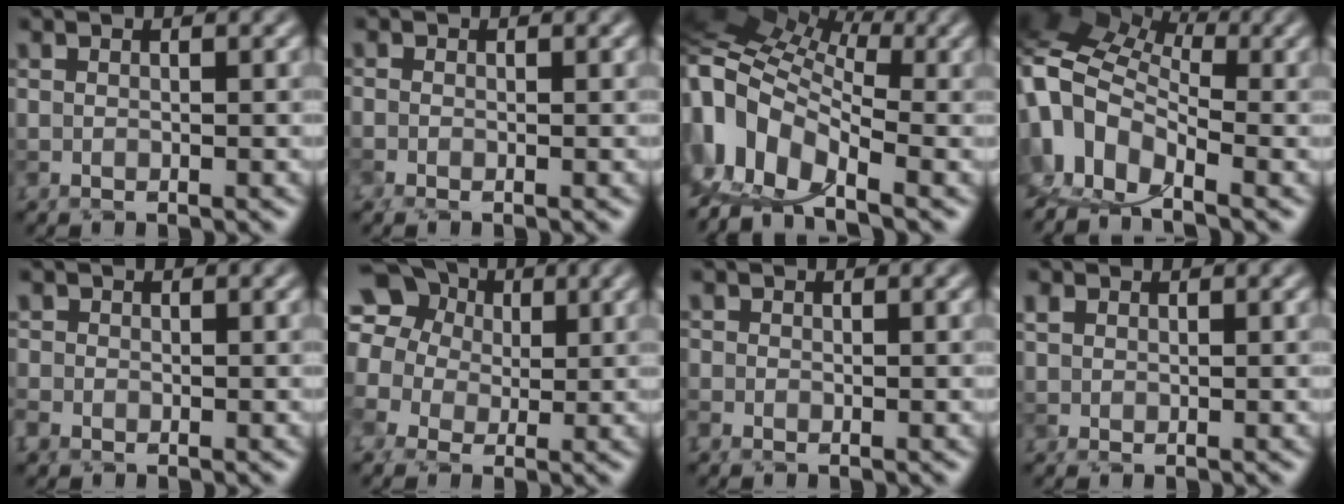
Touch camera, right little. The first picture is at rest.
{"total": 0.7, "force": [-0.5, 0.4, 0.4], "torque": [-0.014, -0.003, -0.016]}
{"total": 8.7, "force": [-2.1, 5.6, 6.3], "torque": [-0.122, 0.009, -0.054]}
{"total": 7.7, "force": [-0.7, 5.0, 5.9], "torque": [-0.128, 0.010, -0.028]}
{"total": 1.4, "force": [-0.7, 1.3, 0.2], "torque": [-0.006, 0.002, -0.020]}
{"total": 8.8, "force": [2.2, 7.3, 4.3], "torque": [-0.098, 0.030, 0.011]}
{"total": 0.9, "force": [-0.5, 0.7, 0.1], "torque": [-0.006, 0.002, -0.016]}
{"total": 1.1, "force": [0.5, 0.9, 0.3], "torque": [-0.005, 0.006, 0.009]}